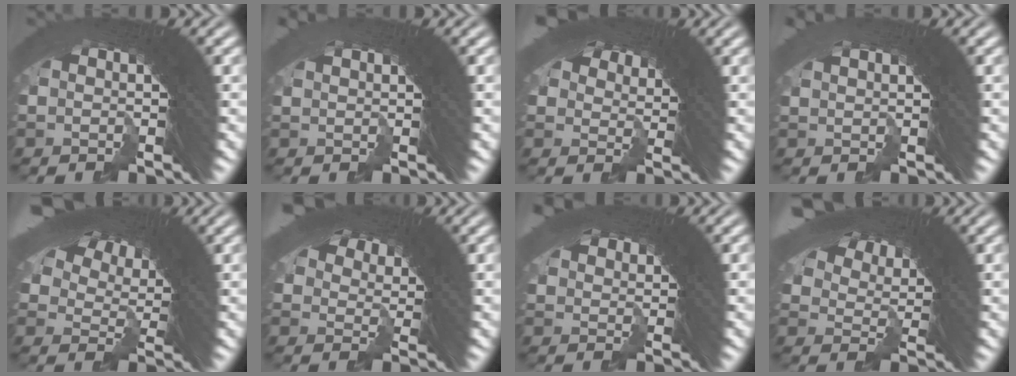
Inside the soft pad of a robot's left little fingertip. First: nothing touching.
{"total": 0.7, "force": [0.1, -0.6, -0.3], "torque": [0.015, -0.003, 0.007]}
{"total": 2.8, "force": [0.6, 2.6, 0.6], "torque": [-0.001, -0.028, 0.022]}
{"total": 0.8, "force": [0.3, -0.6, -0.2], "torque": [0.016, -0.001, 0.011]}
{"total": 5.9, "force": [3.1, 3.7, 3.4], "torque": [-0.055, -0.001, 0.054]}
{"total": 3.4, "force": [1.0, 3.0, 1.3], "torque": [-0.018, -0.026, 0.027]}
{"total": 1.1, "force": [0.7, 0.9, 0.0], "torque": [0.012, -0.021, 0.024]}
{"total": 4.7, "force": [3.3, 2.2, 2.5], "torque": [-0.042, -0.003, 0.062]}